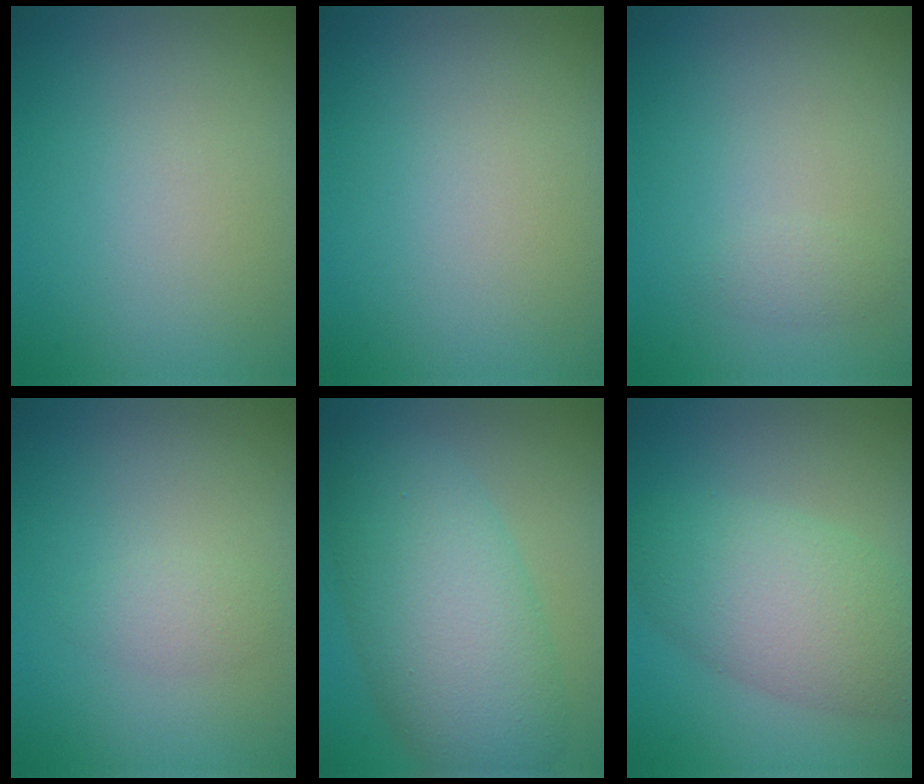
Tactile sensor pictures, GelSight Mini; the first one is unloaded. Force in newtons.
{"total": 0.0}
{"total": 0.9, "press": 0.9, "slide": 0.0}
{"total": 1.4, "press": 1.4, "slide": 0.0}
{"total": 9.1, "press": 9.1, "slide": 0.1}
{"total": 6.8, "press": 6.8, "slide": 0.3}